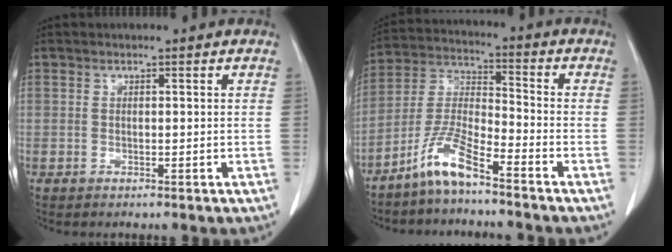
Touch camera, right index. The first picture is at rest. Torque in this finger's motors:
{"motor_torque": [0.70, -0.65, 0.14, 0.06]}